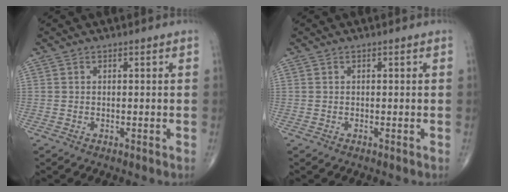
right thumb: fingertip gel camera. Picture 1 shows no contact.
{"total": 0.0}